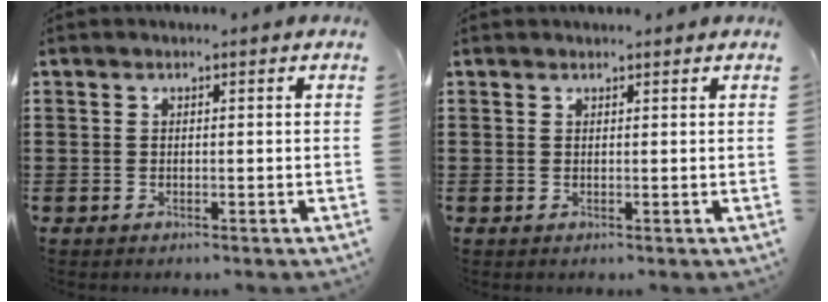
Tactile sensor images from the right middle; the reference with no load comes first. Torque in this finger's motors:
{"motor_torque": [-0.31, 0.10, 0.09, 0.03]}